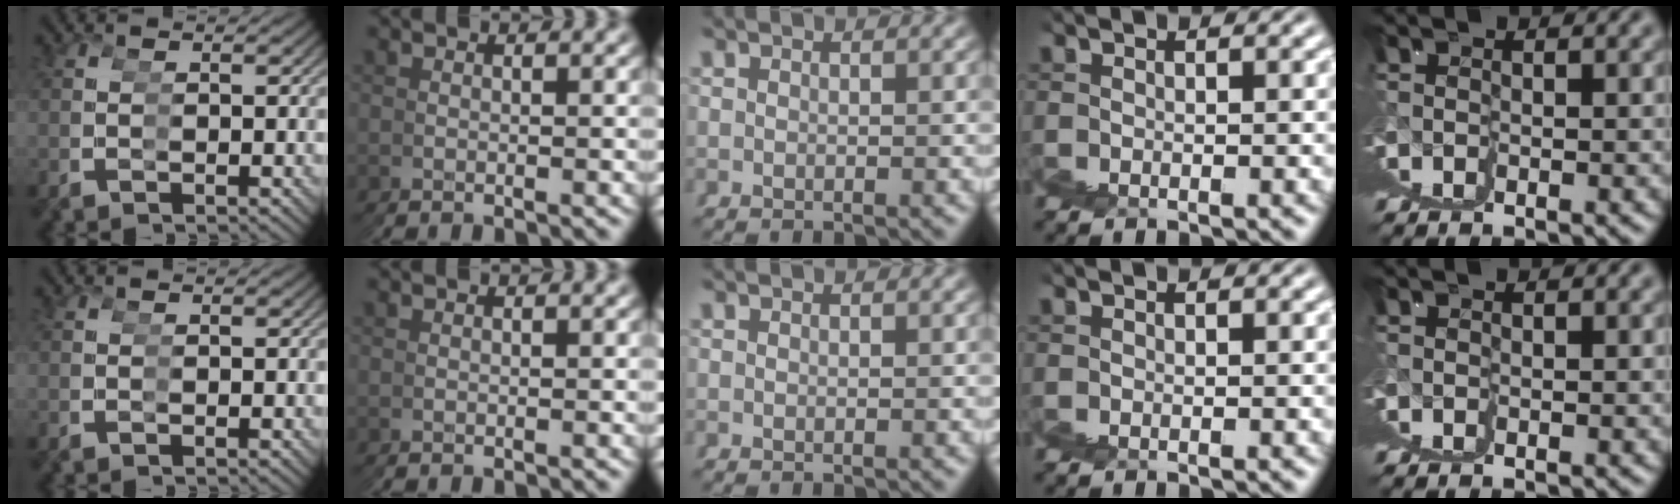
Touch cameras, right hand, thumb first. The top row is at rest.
{}